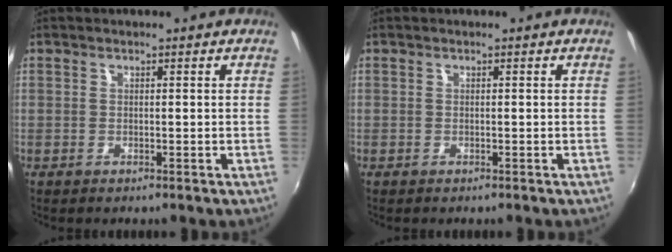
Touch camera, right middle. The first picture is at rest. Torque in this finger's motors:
{"motor_torque": [0.16, -0.37, 0.05, 0.01]}